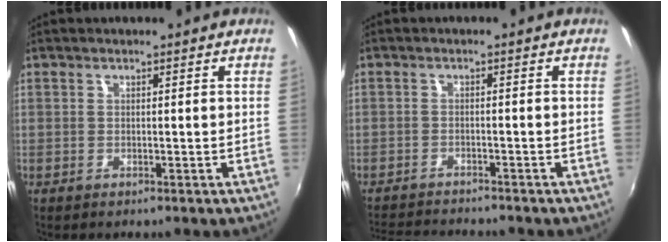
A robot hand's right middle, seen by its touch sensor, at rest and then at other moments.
{"total": 7.5, "force": [-7.2, 1.3, 1.9], "torque": [-0.061, -0.008, -0.120]}